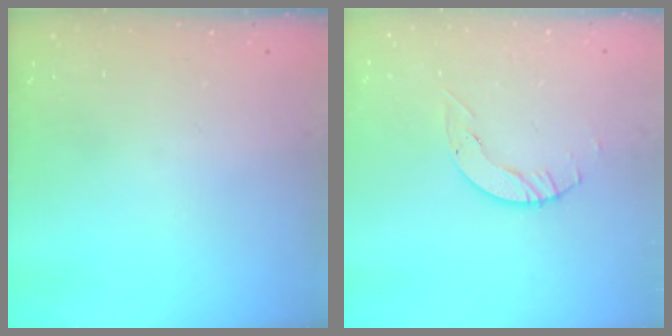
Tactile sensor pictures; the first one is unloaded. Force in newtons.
{"total": 4.0, "press": 4.0, "slide": 0.5}